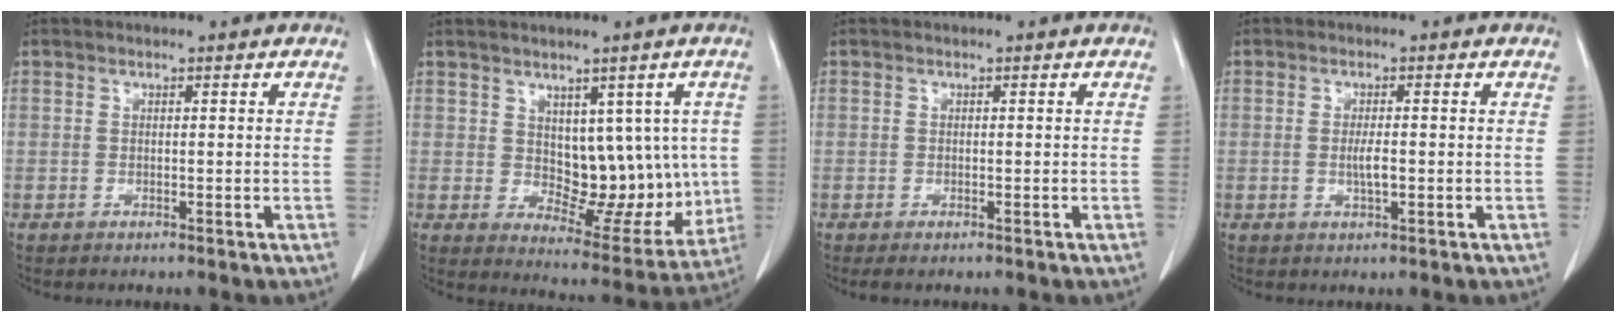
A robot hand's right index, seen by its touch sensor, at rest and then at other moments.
{"total": 11.0, "force": [1.3, 6.4, 8.9], "torque": [-0.095, 0.002, 0.039]}
{"total": 0.9, "force": [-0.6, 0.3, 0.6], "torque": [-0.011, -0.002, -0.006]}
{"total": 2.4, "force": [-0.3, 0.4, 2.4], "torque": [-0.049, -0.001, -0.006]}